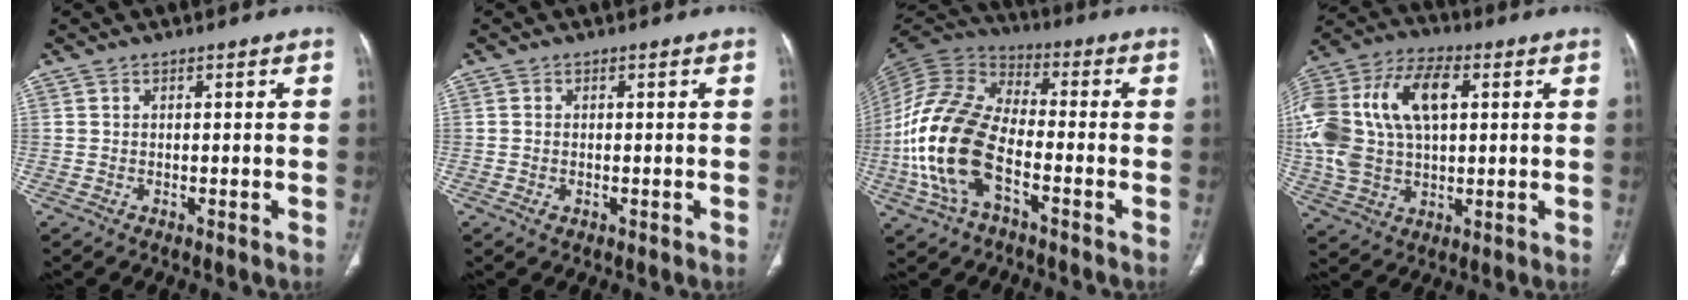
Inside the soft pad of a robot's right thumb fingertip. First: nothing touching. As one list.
[{"total": 1.0, "force": [-0.3, 0.7, 0.6], "torque": [-0.015, 0.003, -0.002]}, {"total": 18.5, "force": [-5.4, 9.9, 14.7], "torque": [-0.308, 0.028, -0.106]}, {"total": 23.9, "force": [4.6, 14.1, 18.7], "torque": [-0.410, 0.023, 0.082]}]